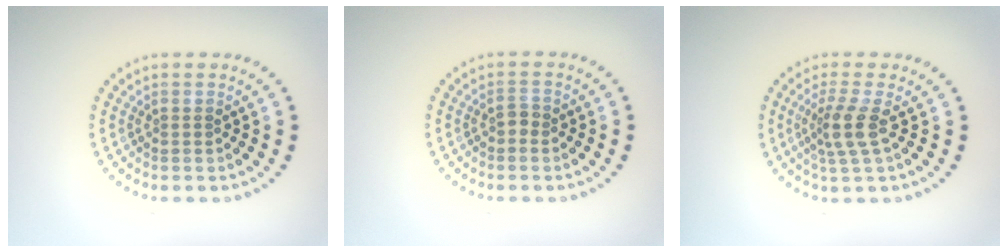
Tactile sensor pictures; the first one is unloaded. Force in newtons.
{"total": 0.8, "press": 0.8, "slide": 0.2}
{"total": 2.6, "press": 2.0, "slide": 1.7}